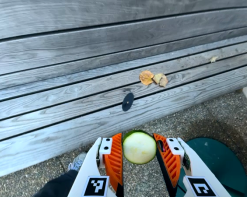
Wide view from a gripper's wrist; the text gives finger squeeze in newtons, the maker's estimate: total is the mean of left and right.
{"total": 7.5, "left": 6.9, "right": 8.0}